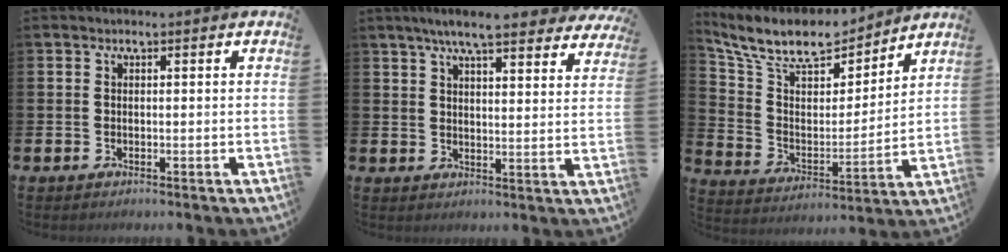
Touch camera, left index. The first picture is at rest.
{"total": 7.2, "force": [6.5, 0.9, 2.9], "torque": [-0.063, -0.027, 0.112]}
{"total": 11.3, "force": [10.1, 3.6, 3.4], "torque": [-0.102, -0.070, 0.176]}